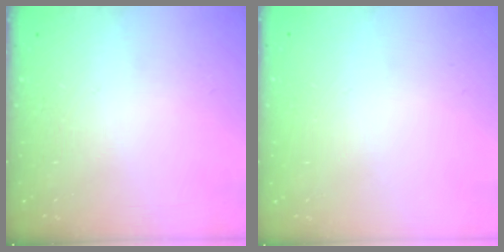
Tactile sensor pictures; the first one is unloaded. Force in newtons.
{"total": 0.0}